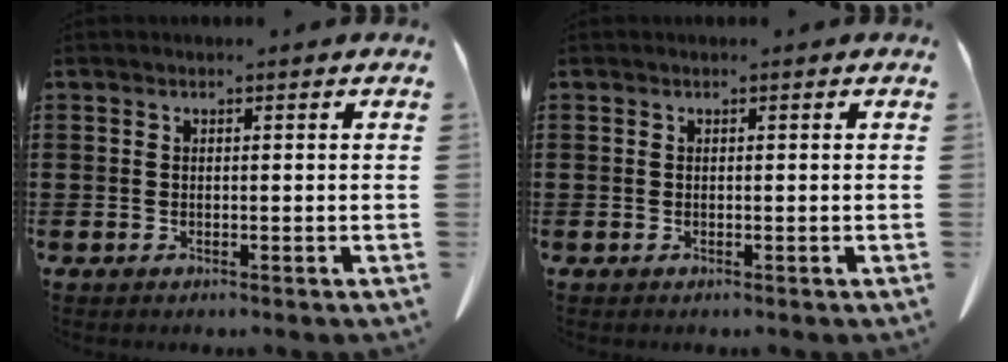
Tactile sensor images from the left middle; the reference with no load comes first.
{"total": 0.0}